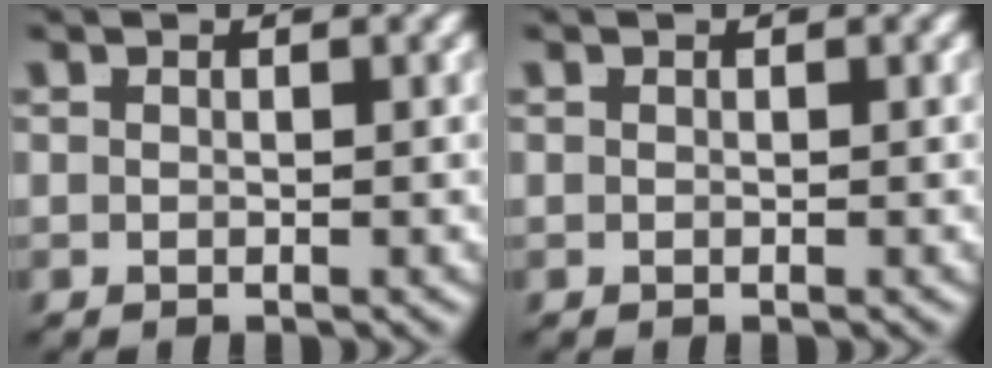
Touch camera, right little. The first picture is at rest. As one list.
[{"total": 0.0}]